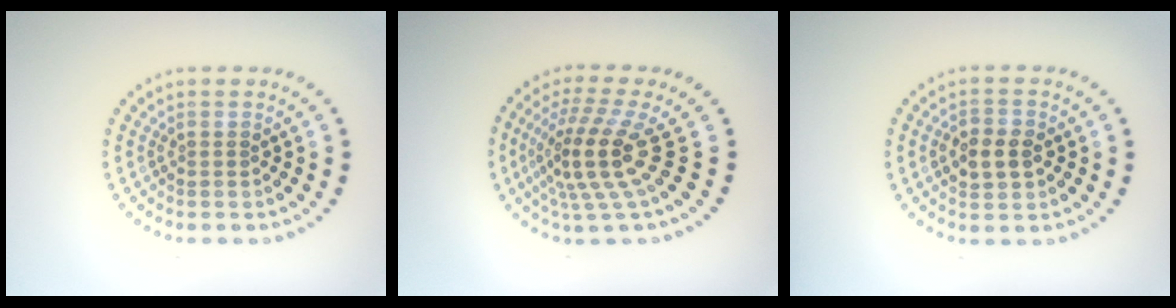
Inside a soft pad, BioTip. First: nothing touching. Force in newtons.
{"total": 5.0, "press": 3.6, "slide": 3.4}
{"total": 2.9, "press": 2.9, "slide": 0.1}